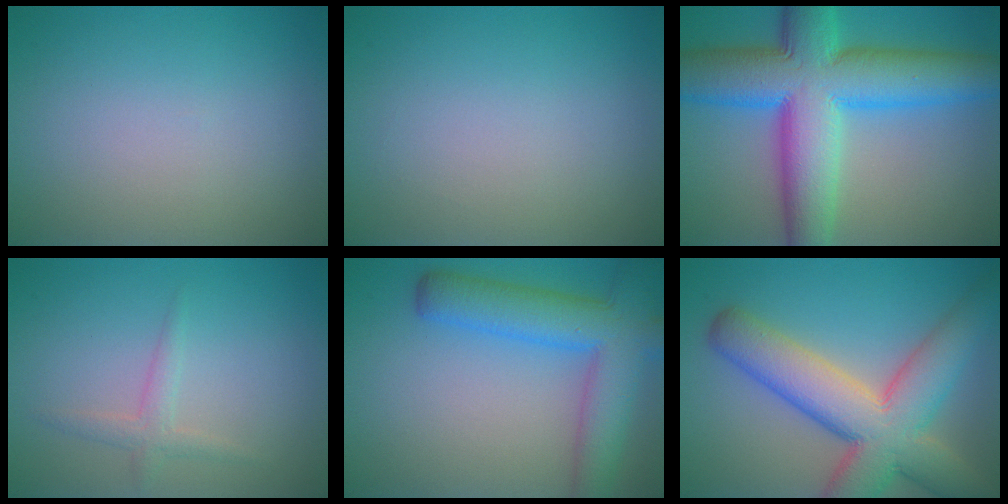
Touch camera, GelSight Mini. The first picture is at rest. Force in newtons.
{"total": 0.0}
{"total": 13.6, "press": 13.6, "slide": 0.2}
{"total": 1.6, "press": 1.6, "slide": 0.1}
{"total": 7.6, "press": 7.6, "slide": 0.4}
{"total": 10.5, "press": 10.5, "slide": 0.8}